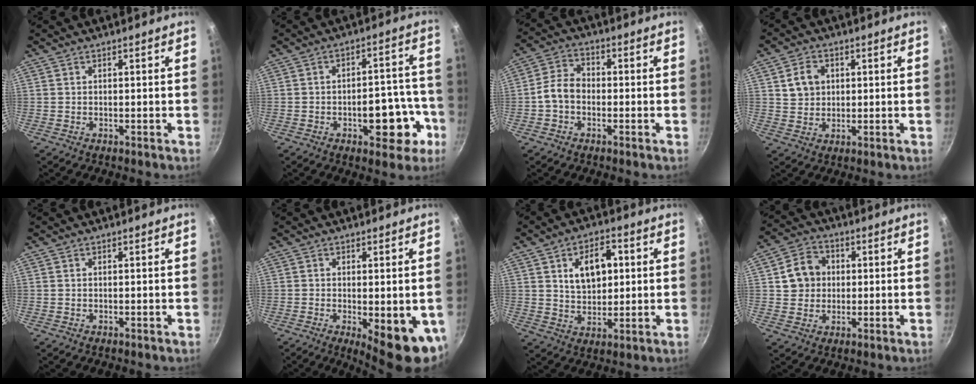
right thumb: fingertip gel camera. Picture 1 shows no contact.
{"total": 11.7, "force": [-4.6, 6.1, 8.9], "torque": [-0.070, 0.041, -0.055]}
{"total": 5.7, "force": [-1.3, 4.3, 3.5], "torque": [-0.050, 0.028, -0.039]}
{"total": 5.6, "force": [1.5, 4.7, 2.8], "torque": [-0.031, 0.005, 0.026]}
{"total": 0.0}
{"total": 11.9, "force": [-2.9, 3.9, 10.9], "torque": [-0.122, -0.013, -0.028]}
{"total": 10.4, "force": [2.5, 6.7, 7.6], "torque": [-0.092, 0.000, 0.042]}
{"total": 7.9, "force": [1.2, 7.0, 3.5], "torque": [-0.028, 0.014, 0.013]}